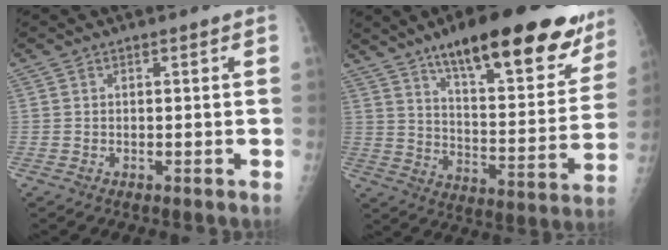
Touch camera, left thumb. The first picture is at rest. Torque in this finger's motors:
{"motor_torque": [1.42, 0.81, 1.45, -1.32, 0.15]}